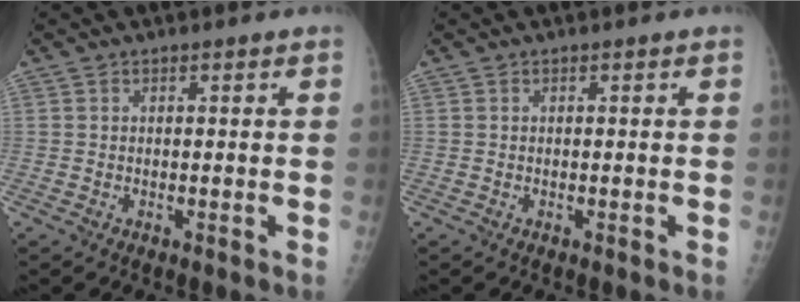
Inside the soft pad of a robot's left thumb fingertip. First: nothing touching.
{"total": 0.0}